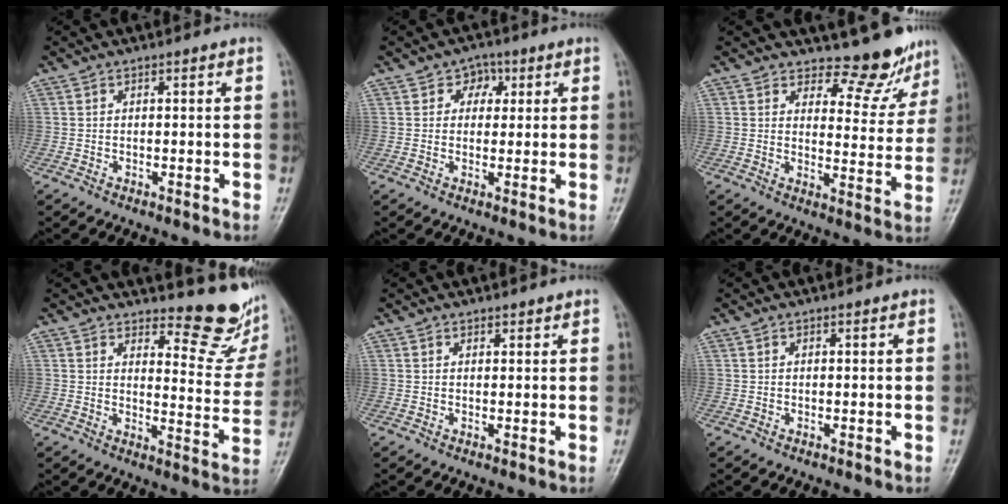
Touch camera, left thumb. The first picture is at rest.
{"total": 3.8, "force": [1.5, 3.2, 1.6], "torque": [0.008, 0.000, 0.014]}
{"total": 8.9, "force": [8.3, 3.1, 0.8], "torque": [0.023, -0.084, 0.101]}
{"total": 12.5, "force": [10.7, 4.1, 5.0], "torque": [-0.025, -0.105, 0.121]}
{"total": 0.9, "force": [0.8, 0.4, 0.2], "torque": [0.000, -0.007, 0.011]}
{"total": 0.0}